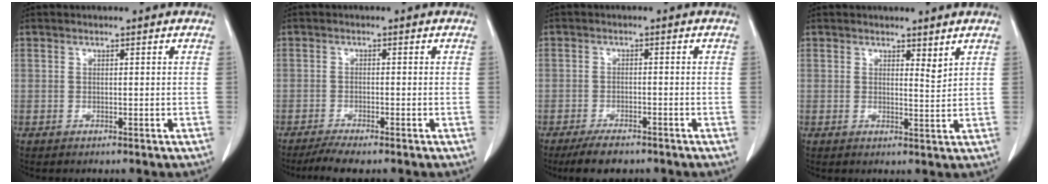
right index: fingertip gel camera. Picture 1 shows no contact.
{"total": 3.6, "force": [-3.0, 0.0, 2.0], "torque": [-0.035, -0.008, -0.054]}
{"total": 4.6, "force": [-3.7, 1.8, 2.1], "torque": [-0.037, -0.004, -0.060]}
{"total": 2.0, "force": [1.6, 0.4, 1.1], "torque": [-0.020, -0.011, 0.028]}